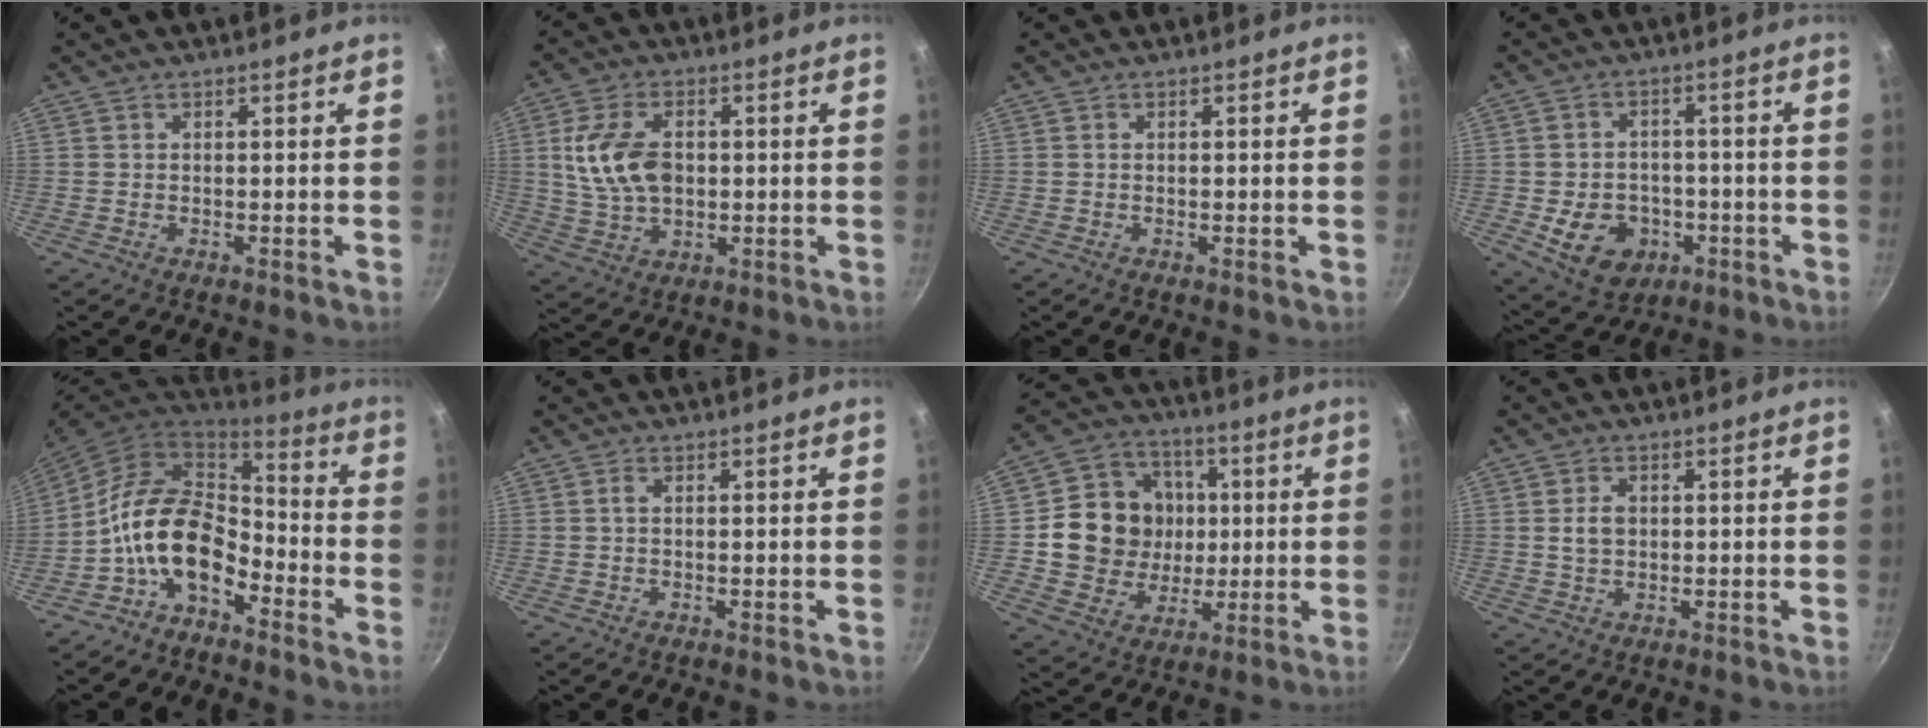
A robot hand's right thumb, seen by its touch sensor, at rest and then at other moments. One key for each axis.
{"total": 11.6, "fx": 1.3, "fy": 7.4, "fz": 8.8, "tx": -0.158, "ty": -0.001, "tz": 0.025}
{"total": 0.0}
{"total": 10.7, "fx": -3.3, "fy": 8.4, "fz": 5.8, "tx": -0.069, "ty": 0.017, "tz": -0.036}
{"total": 14.7, "fx": -5.7, "fy": 9.2, "fz": 9.9, "tx": -0.150, "ty": 0.063, "tz": -0.124}
{"total": 1.1, "fx": -0.1, "fy": 0.2, "fz": 1.0, "tx": -0.022, "ty": 0.001, "tz": -0.004}
{"total": 15.8, "fx": 1.1, "fy": 14.3, "fz": 6.7, "tx": -0.088, "ty": 0.016, "tz": 0.020}
{"total": 3.3, "fx": 0.4, "fy": 2.4, "fz": 2.3, "tx": -0.034, "ty": 0.004, "tz": 0.007}